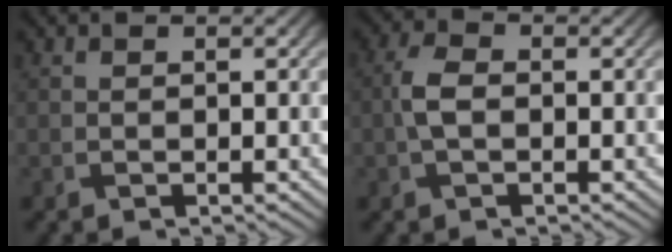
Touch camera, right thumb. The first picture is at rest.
{"total": 3.3, "force": [-0.3, 2.0, 2.6], "torque": [-0.064, 0.006, -0.010]}